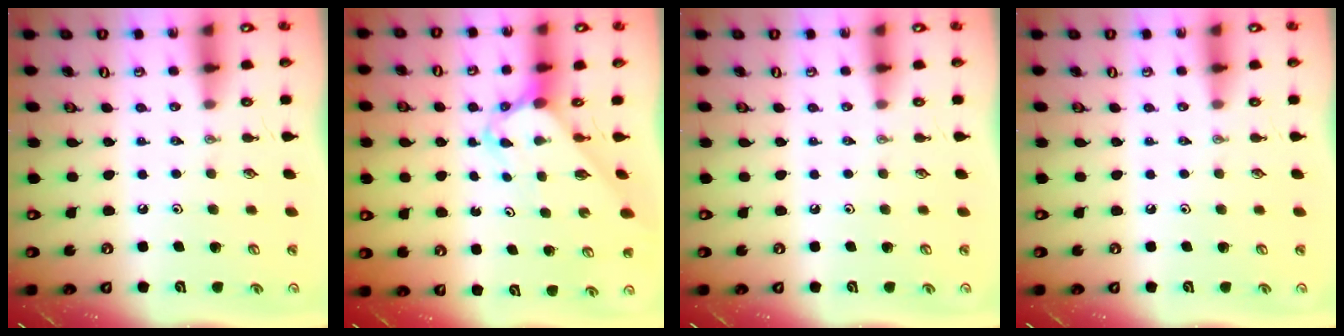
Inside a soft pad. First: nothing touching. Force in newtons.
{"total": 3.3, "press": 3.3, "slide": 0.3}
{"total": 0.0}
{"total": 0.0}